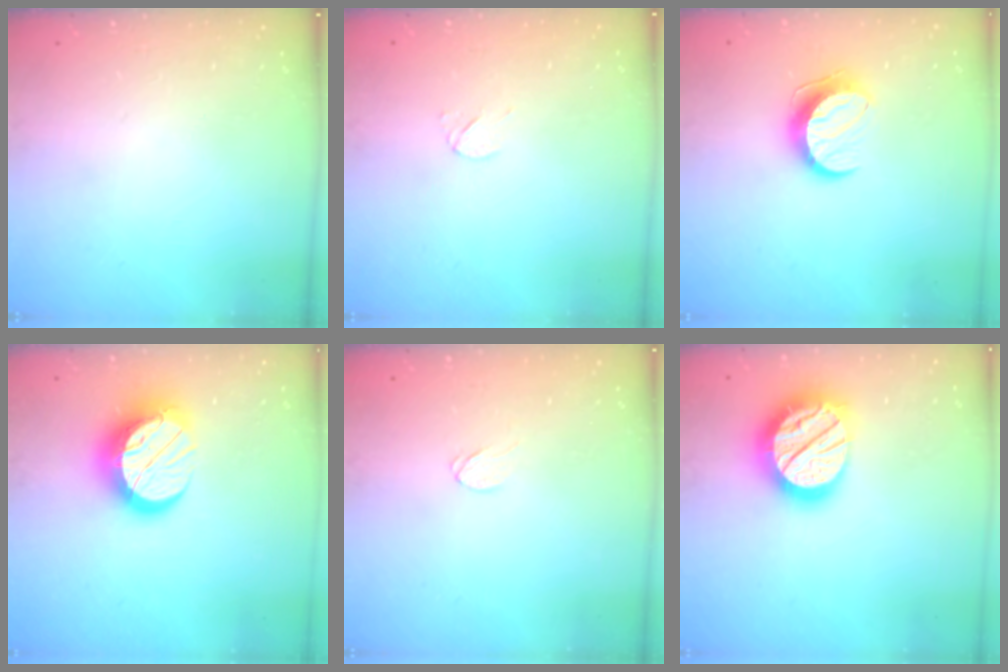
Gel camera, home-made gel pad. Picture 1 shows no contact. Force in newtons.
{"total": 4.0, "press": 3.9, "slide": 0.7}
{"total": 10.1, "press": 10.1, "slide": 0.4}
{"total": 13.4, "press": 13.3, "slide": 1.4}
{"total": 3.2, "press": 3.2, "slide": 0.3}
{"total": 22.6, "press": 22.6, "slide": 1.8}